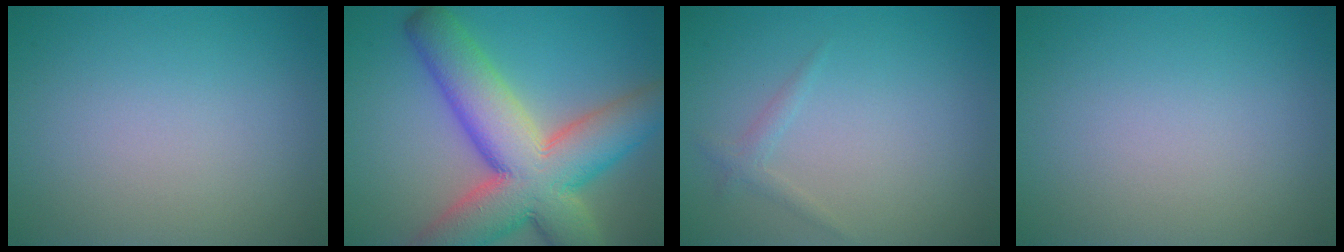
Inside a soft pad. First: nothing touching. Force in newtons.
{"total": 13.1, "press": 13.0, "slide": 0.8}
{"total": 1.0, "press": 1.0, "slide": 0.0}
{"total": 0.0}